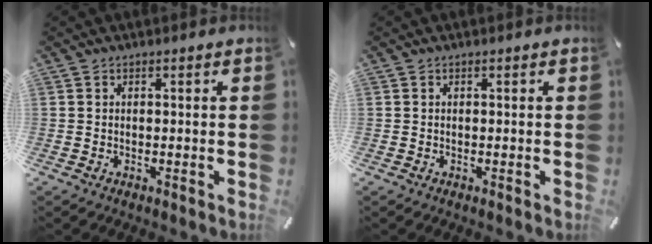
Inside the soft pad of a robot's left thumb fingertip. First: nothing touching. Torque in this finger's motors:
{"motor_torque": [0.00, 0.01, -0.01, 0.00, 0.00]}